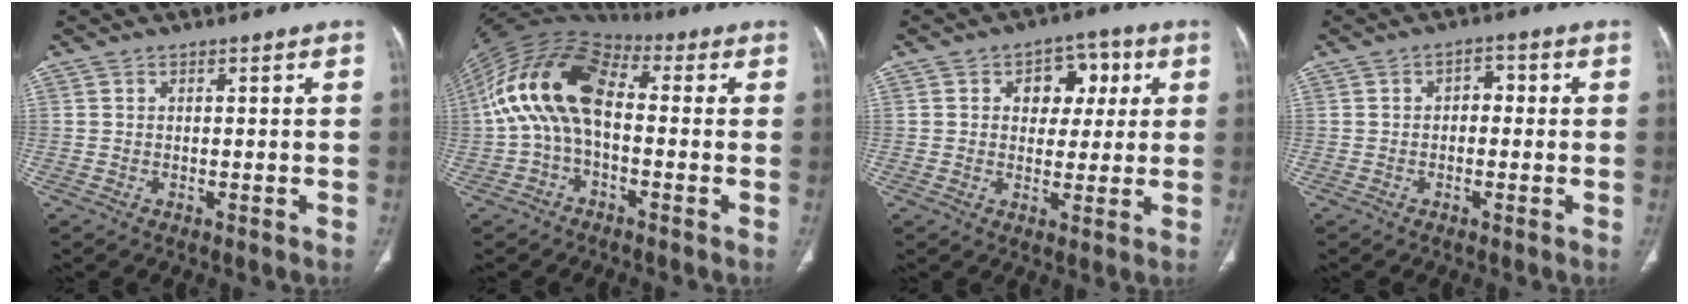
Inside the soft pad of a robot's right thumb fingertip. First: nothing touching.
{"total": 15.6, "force": [0.2, 8.9, 12.8], "torque": [-0.242, 0.041, -0.009]}
{"total": 8.3, "force": [2.3, 6.0, 5.3], "torque": [-0.026, 0.002, 0.029]}
{"total": 2.9, "force": [-0.2, 2.1, 2.1], "torque": [-0.015, 0.014, -0.013]}